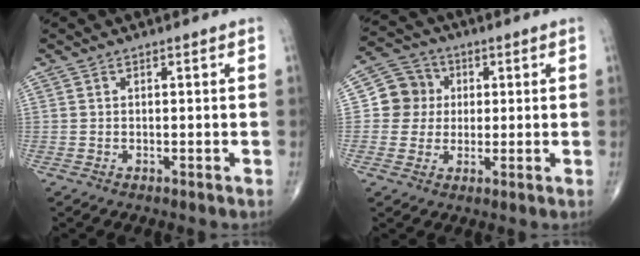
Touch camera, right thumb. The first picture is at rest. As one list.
[{"total": 7.5, "force": [0.8, 7.3, 1.7], "torque": [0.005, 0.010, 0.003]}]